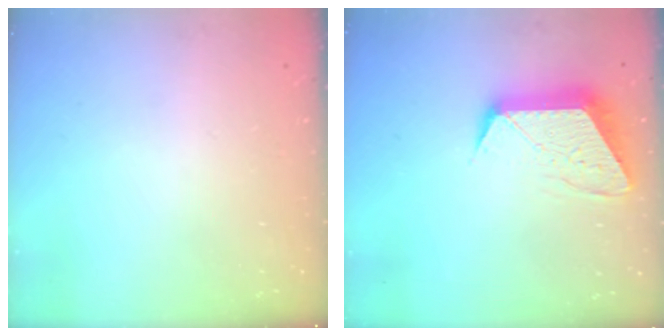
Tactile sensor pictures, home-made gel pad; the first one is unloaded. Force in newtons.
{"total": 11.8, "press": 11.8, "slide": 0.8}